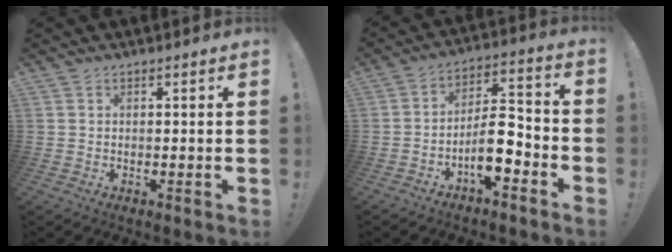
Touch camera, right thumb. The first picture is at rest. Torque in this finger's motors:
{"motor_torque": [1.19, 1.33, 1.10, -1.14, 0.02]}